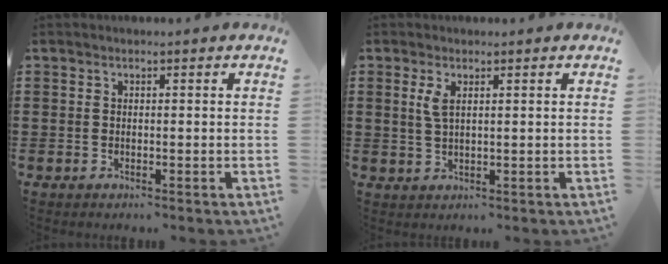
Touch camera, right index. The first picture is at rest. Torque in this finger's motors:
{"motor_torque": [0.58, 0.32, 0.09, 0.04]}